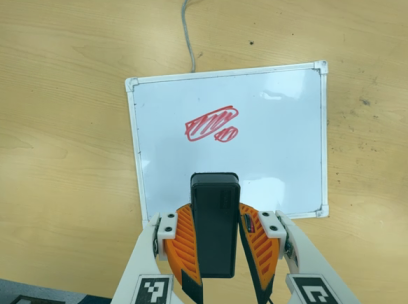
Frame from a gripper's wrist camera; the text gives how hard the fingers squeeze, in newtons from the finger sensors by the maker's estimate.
{"total": 9.1, "left": 7.5, "right": 10.8}